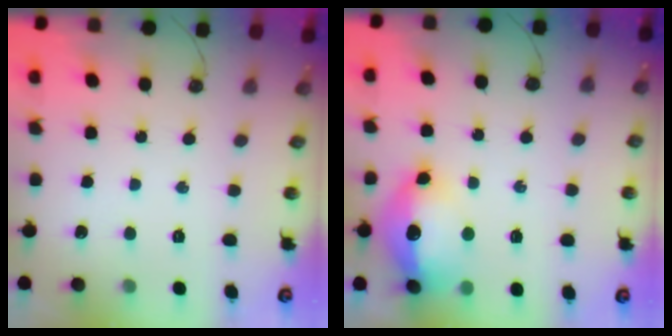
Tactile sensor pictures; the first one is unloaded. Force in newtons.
{"total": 15.4, "press": 15.3, "slide": 1.6}